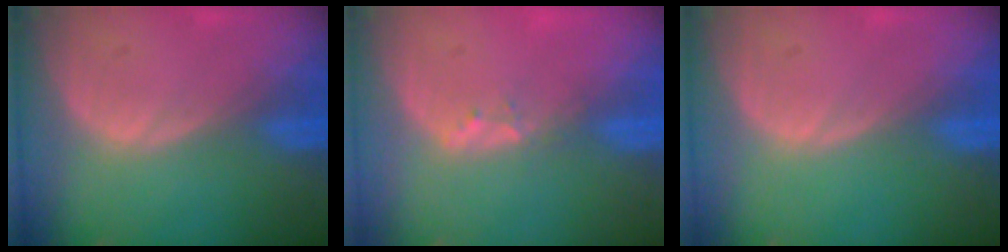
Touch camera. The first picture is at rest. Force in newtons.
{"total": 1.7, "press": 1.5, "slide": 0.9}
{"total": 0.0}